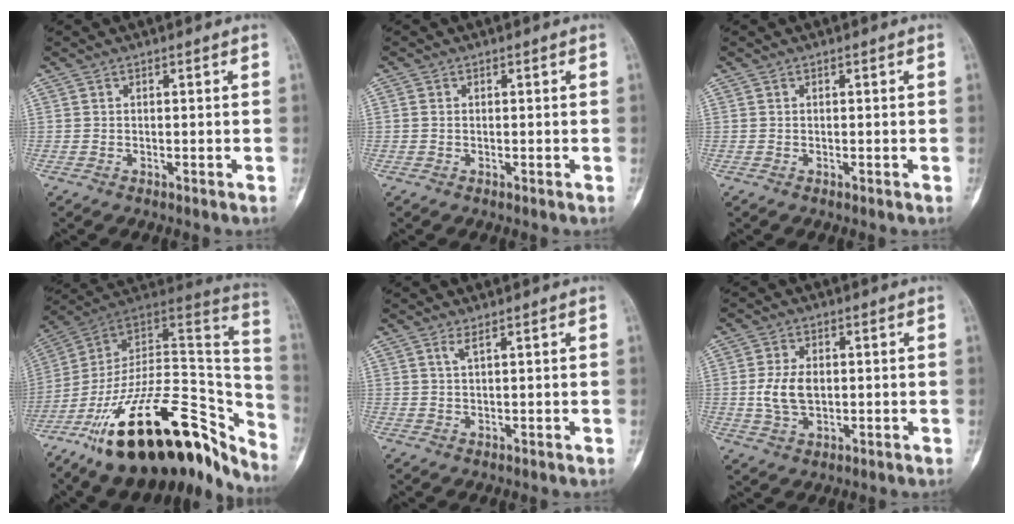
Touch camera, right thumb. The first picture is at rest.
{"total": 0.6, "force": [0.1, 0.5, 0.4], "torque": [-0.011, -0.001, 0.002]}
{"total": 0.0}
{"total": 32.7, "force": [-18.9, 15.1, 22.0], "torque": [-0.251, 0.089, -0.289]}
{"total": 1.3, "force": [0.8, 0.0, 1.0], "torque": [-0.027, -0.004, 0.019]}
{"total": 6.5, "force": [0.1, 4.1, 5.0], "torque": [-0.099, 0.000, 0.006]}